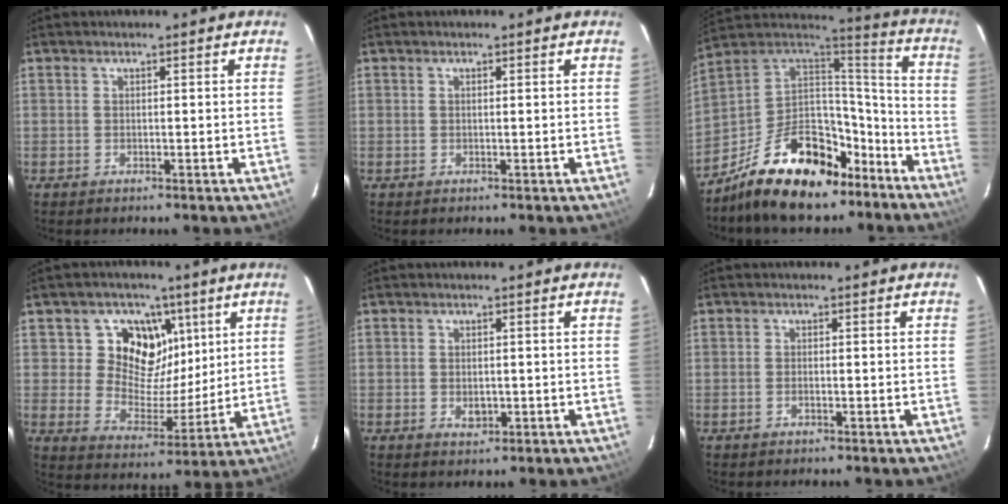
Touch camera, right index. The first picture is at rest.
{"total": 0.0}
{"total": 23.2, "force": [-15.0, 11.5, 13.5], "torque": [-0.254, 0.033, -0.226]}
{"total": 12.2, "force": [5.3, 10.1, 4.4], "torque": [-0.080, -0.009, 0.091]}
{"total": 2.2, "force": [-0.4, 1.5, 1.5], "torque": [-0.024, -0.002, -0.002]}
{"total": 0.6, "force": [-0.3, 0.1, 0.5], "torque": [-0.012, 0.001, -0.006]}